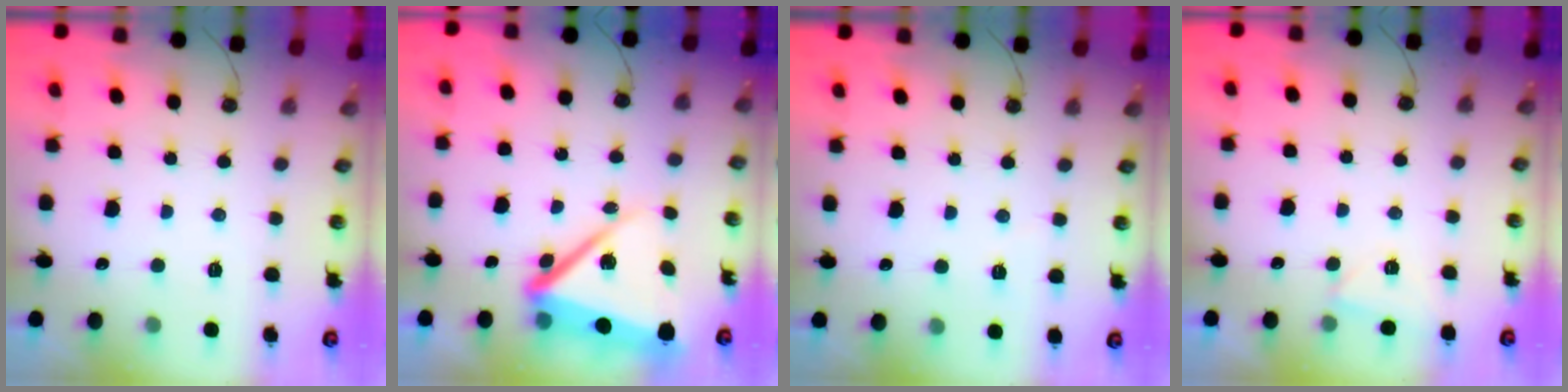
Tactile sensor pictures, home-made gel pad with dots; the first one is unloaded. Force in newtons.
{"total": 12.6, "press": 12.6, "slide": 1.0}
{"total": 2.9, "press": 1.5, "slide": 2.5}
{"total": 2.1, "press": 1.9, "slide": 0.9}